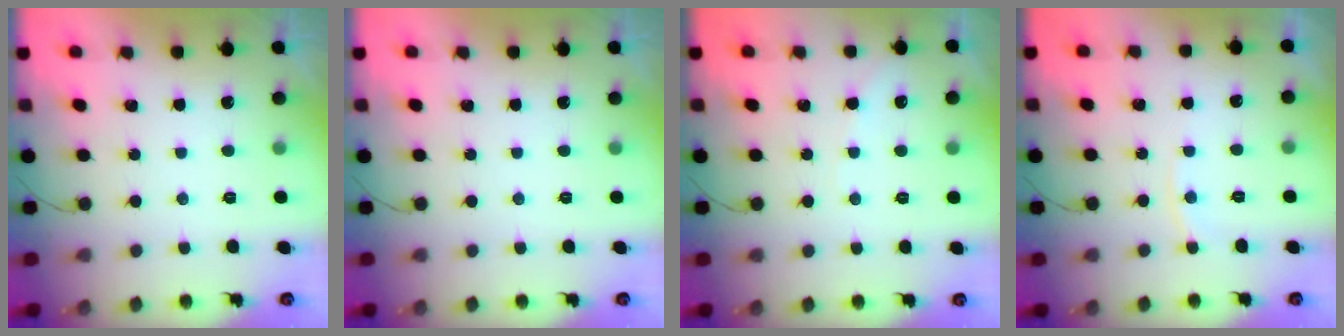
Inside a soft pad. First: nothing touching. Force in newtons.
{"total": 0.0}
{"total": 3.5, "press": 3.5, "slide": 0.4}
{"total": 5.1, "press": 5.1, "slide": 0.3}